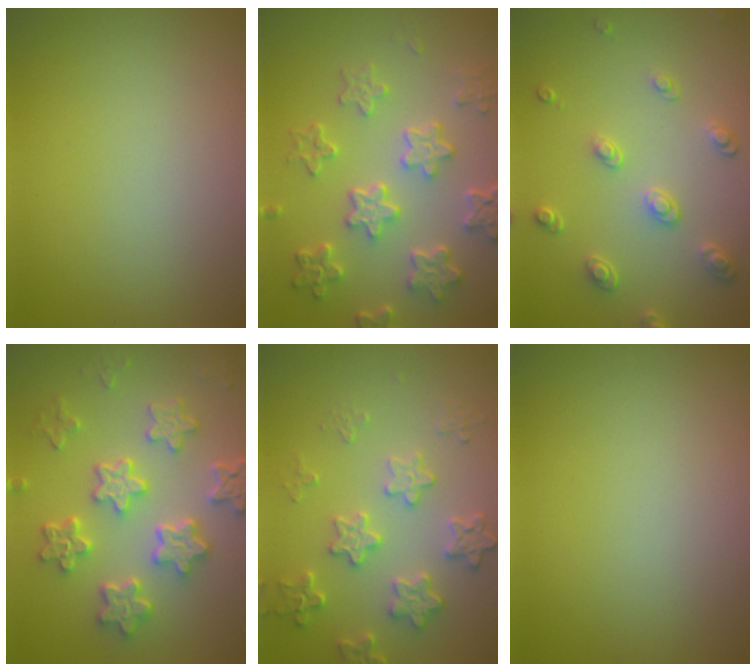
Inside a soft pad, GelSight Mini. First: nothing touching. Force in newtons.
{"total": 6.2, "press": 4.6, "slide": 4.1}
{"total": 2.8, "press": 2.5, "slide": 1.1}
{"total": 5.8, "press": 5.2, "slide": 2.7}
{"total": 4.0, "press": 3.5, "slide": 2.0}
{"total": 0.0}